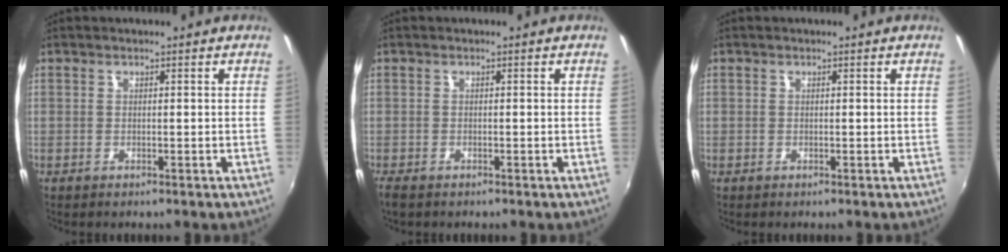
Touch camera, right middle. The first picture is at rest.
{"total": 2.2, "force": [-1.7, 0.9, 1.1], "torque": [-0.022, -0.010, -0.029]}
{"total": 0.6, "force": [-0.2, 0.6, 0.0], "torque": [0.000, 0.000, -0.003]}